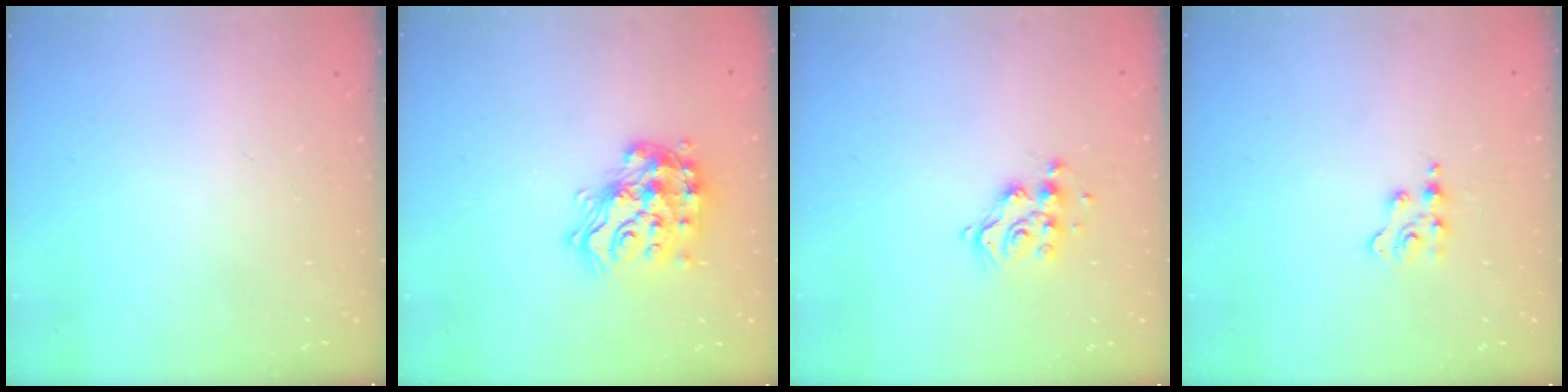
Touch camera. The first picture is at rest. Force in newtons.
{"total": 17.2, "press": 17.2, "slide": 0.9}
{"total": 10.4, "press": 10.4, "slide": 0.8}
{"total": 2.3, "press": 2.3, "slide": 0.3}